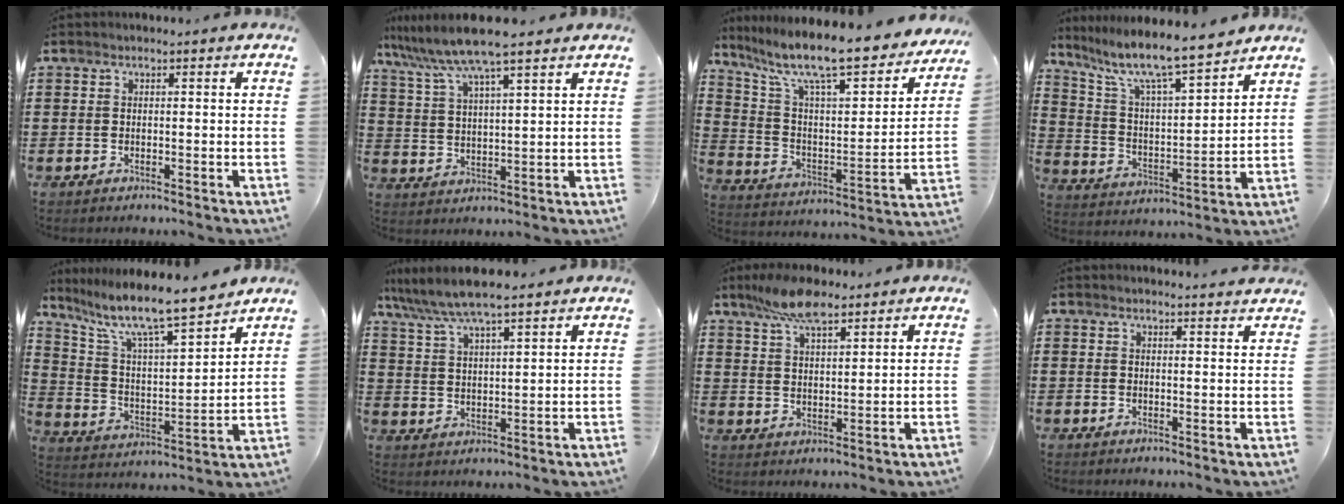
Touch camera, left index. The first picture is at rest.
{"total": 8.3, "force": [6.8, 0.1, 4.7], "torque": [-0.114, -0.026, 0.118]}
{"total": 12.1, "force": [9.7, 1.7, 7.0], "torque": [-0.156, -0.071, 0.158]}
{"total": 8.6, "force": [7.3, 0.8, 4.5], "torque": [-0.117, -0.048, 0.119]}
{"total": 9.6, "force": [8.1, 1.0, 5.1], "torque": [-0.133, -0.055, 0.134]}
{"total": 6.7, "force": [5.8, 0.8, 3.2], "torque": [-0.083, -0.019, 0.102]}
{"total": 7.8, "force": [5.8, 2.2, 4.7], "torque": [-0.105, -0.003, 0.107]}
{"total": 1.8, "force": [1.8, -0.1, 0.2], "torque": [-0.009, -0.002, 0.034]}